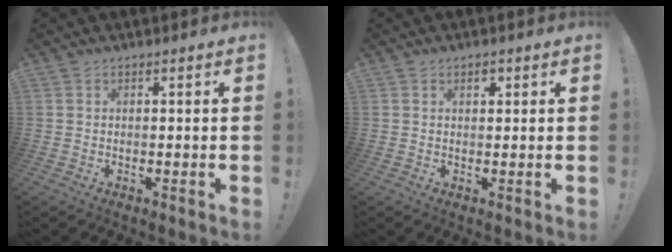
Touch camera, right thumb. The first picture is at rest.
{"total": 1.7, "force": [0.8, 1.1, 1.0], "torque": [-0.006, 0.000, 0.009]}